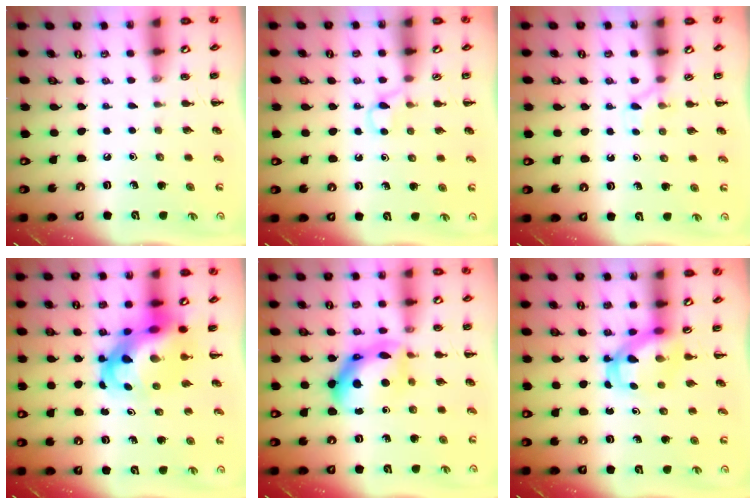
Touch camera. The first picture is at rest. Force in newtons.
{"total": 2.8, "press": 2.6, "slide": 1.0}
{"total": 3.9, "press": 3.6, "slide": 1.5}
{"total": 11.8, "press": 11.4, "slide": 3.2}
{"total": 12.3, "press": 12.3, "slide": 0.2}
{"total": 5.2, "press": 5.1, "slide": 0.8}